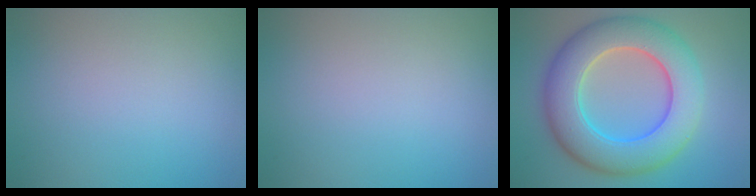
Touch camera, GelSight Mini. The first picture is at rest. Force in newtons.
{"total": 0.0}
{"total": 10.5, "press": 10.5, "slide": 0.3}